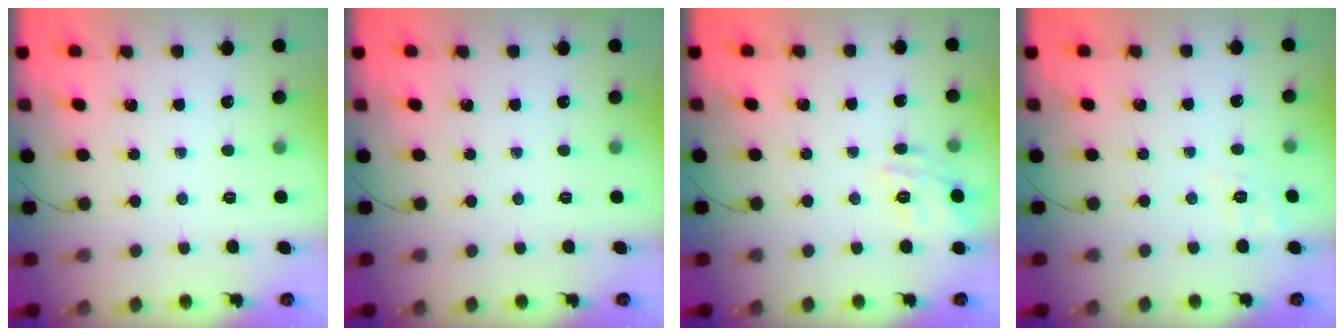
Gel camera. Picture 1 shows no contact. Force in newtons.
{"total": 0.0}
{"total": 12.3, "press": 12.2, "slide": 1.0}
{"total": 2.0, "press": 0.1, "slide": 2.0}